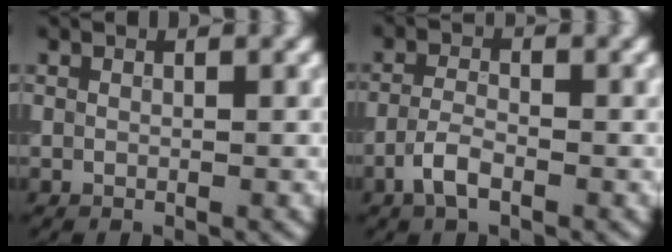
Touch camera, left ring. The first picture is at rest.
{"total": 2.5, "force": [-1.4, 1.0, 1.9], "torque": [-0.040, 0.004, -0.036]}